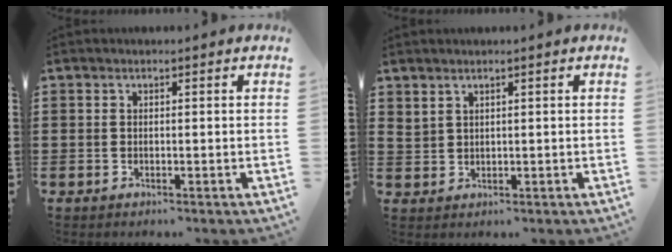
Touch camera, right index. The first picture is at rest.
{"total": 1.6, "force": [1.5, 0.7, 0.3], "torque": [-0.010, 0.002, 0.029]}